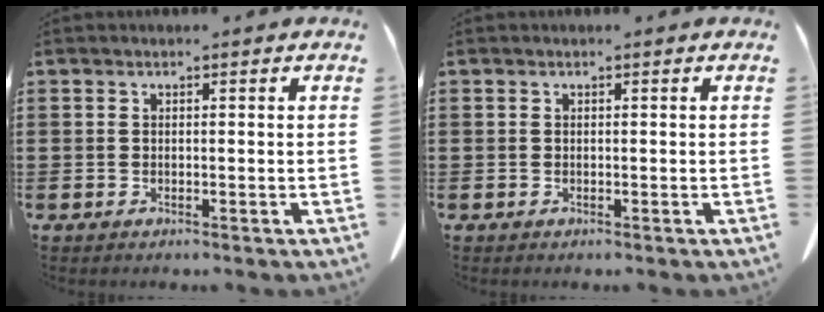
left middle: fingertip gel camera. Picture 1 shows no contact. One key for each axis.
{"total": 0.0}